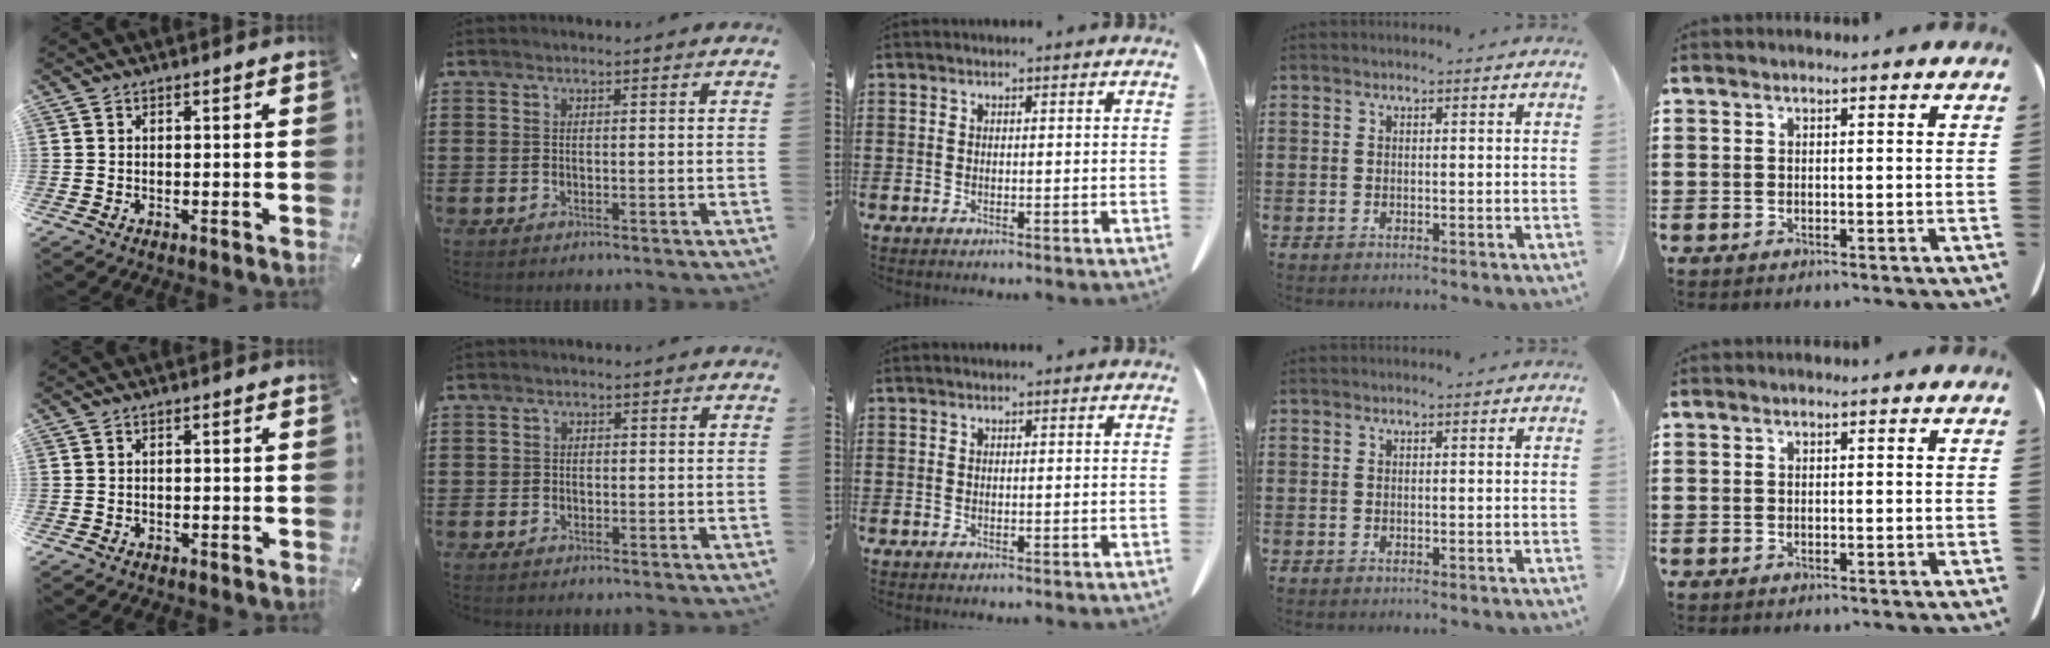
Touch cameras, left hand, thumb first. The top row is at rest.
{"thumb": {"total": 0.8, "force": [-0.7, 0.4, 0.2], "torque": [-0.004, 0.002, -0.015]}, "index": {"total": 0.8, "force": [-0.5, 0.7, 0.1], "torque": [-0.005, 0.001, -0.010]}}